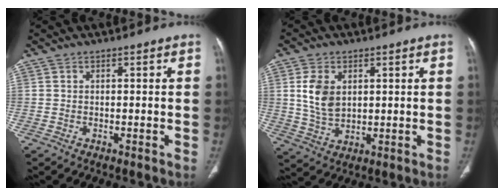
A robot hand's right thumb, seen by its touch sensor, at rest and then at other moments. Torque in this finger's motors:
{"motor_torque": [-0.40, 0.85, -0.04, -0.04, 0.17]}